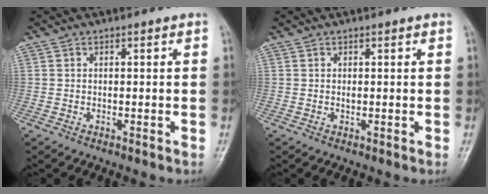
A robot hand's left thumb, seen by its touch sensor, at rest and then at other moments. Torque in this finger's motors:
{"motor_torque": [0.27, 0.26, 0.22, 0.15, 0.00]}